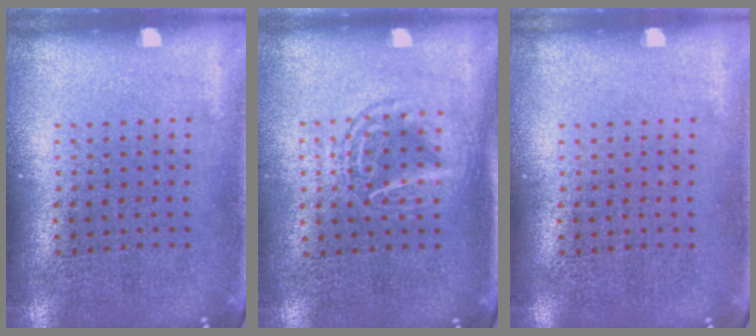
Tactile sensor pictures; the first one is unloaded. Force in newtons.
{"total": 1.4, "press": 1.3, "slide": 0.6}
{"total": 0.0}